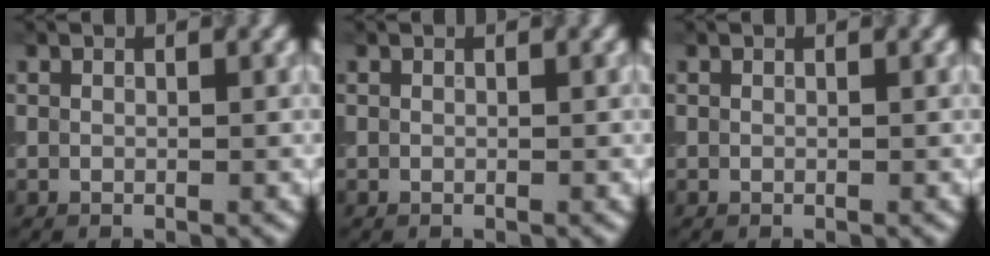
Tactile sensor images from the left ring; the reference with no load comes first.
{"total": 0.0}
{"total": 0.0}